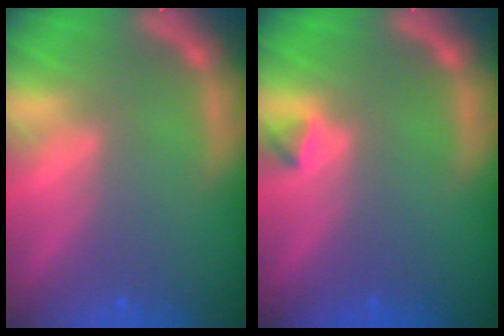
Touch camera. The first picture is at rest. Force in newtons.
{"total": 0.9}